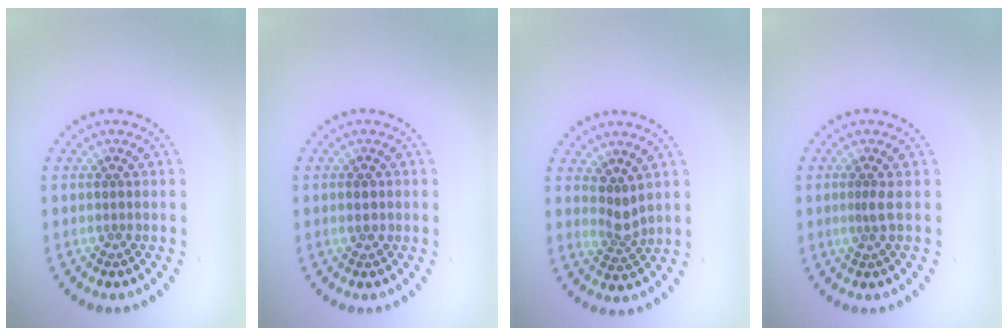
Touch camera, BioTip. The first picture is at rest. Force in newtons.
{"total": 1.5, "press": 1.5, "slide": 0.1}
{"total": 1.9, "press": 1.4, "slide": 1.4}
{"total": 0.9, "press": 0.5, "slide": 0.7}